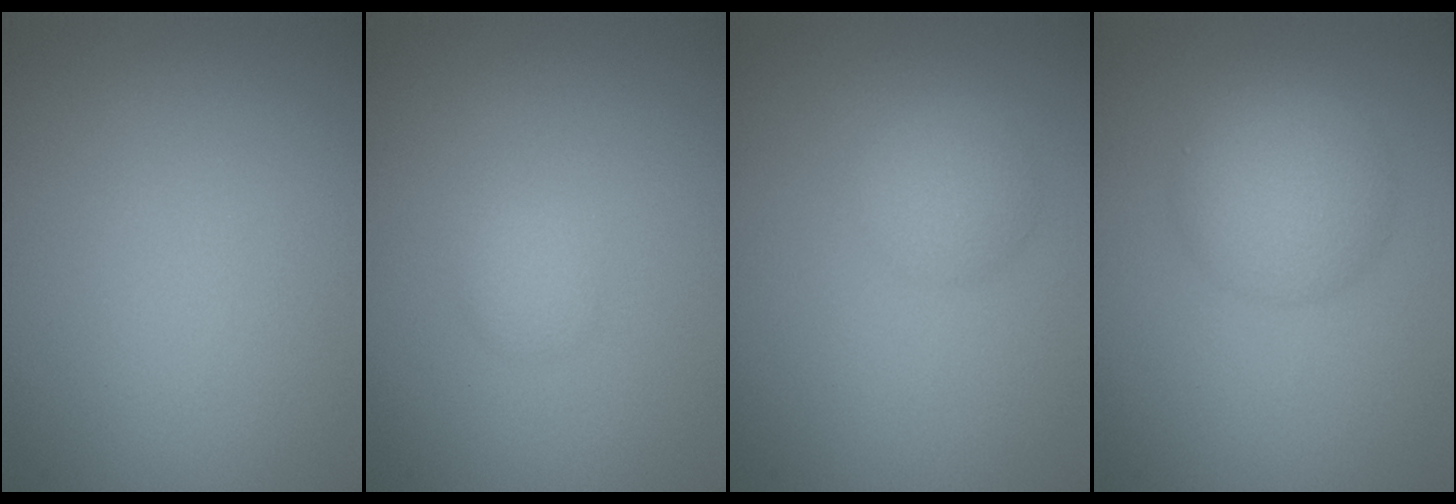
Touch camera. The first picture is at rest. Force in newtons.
{"total": 1.0, "press": 1.0, "slide": 0.0}
{"total": 2.5, "press": 2.5, "slide": 0.0}
{"total": 4.8, "press": 4.8, "slide": 0.2}